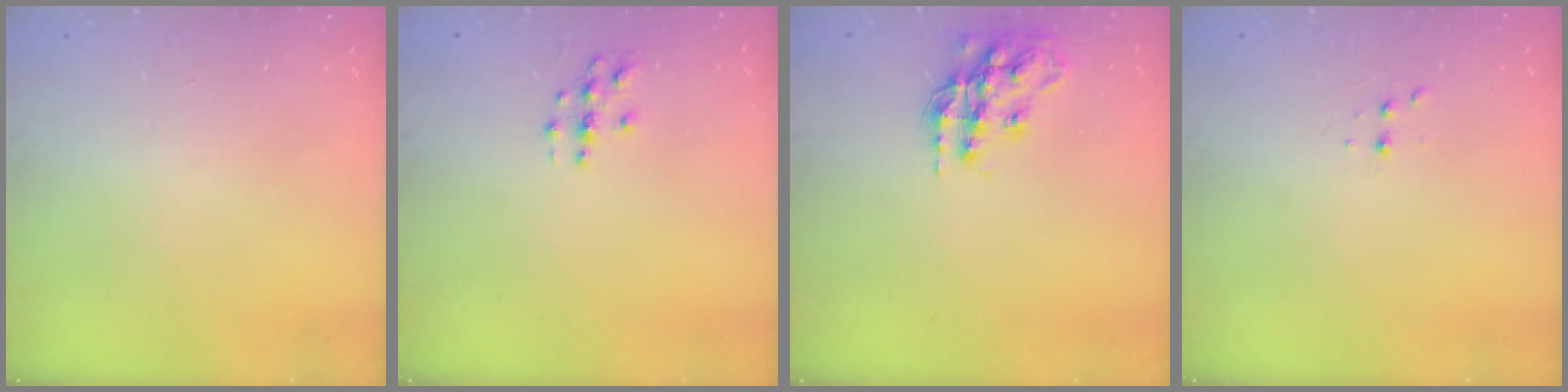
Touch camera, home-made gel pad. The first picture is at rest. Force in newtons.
{"total": 2.8, "press": 2.8, "slide": 0.3}
{"total": 16.0, "press": 16.0, "slide": 1.2}
{"total": 2.5, "press": 2.4, "slide": 0.5}